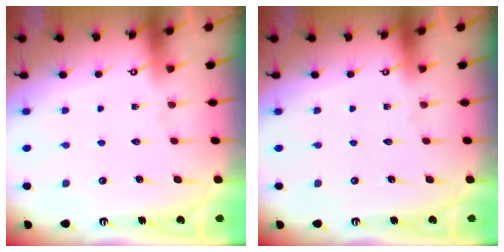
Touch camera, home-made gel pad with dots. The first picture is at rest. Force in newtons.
{"total": 0.0}